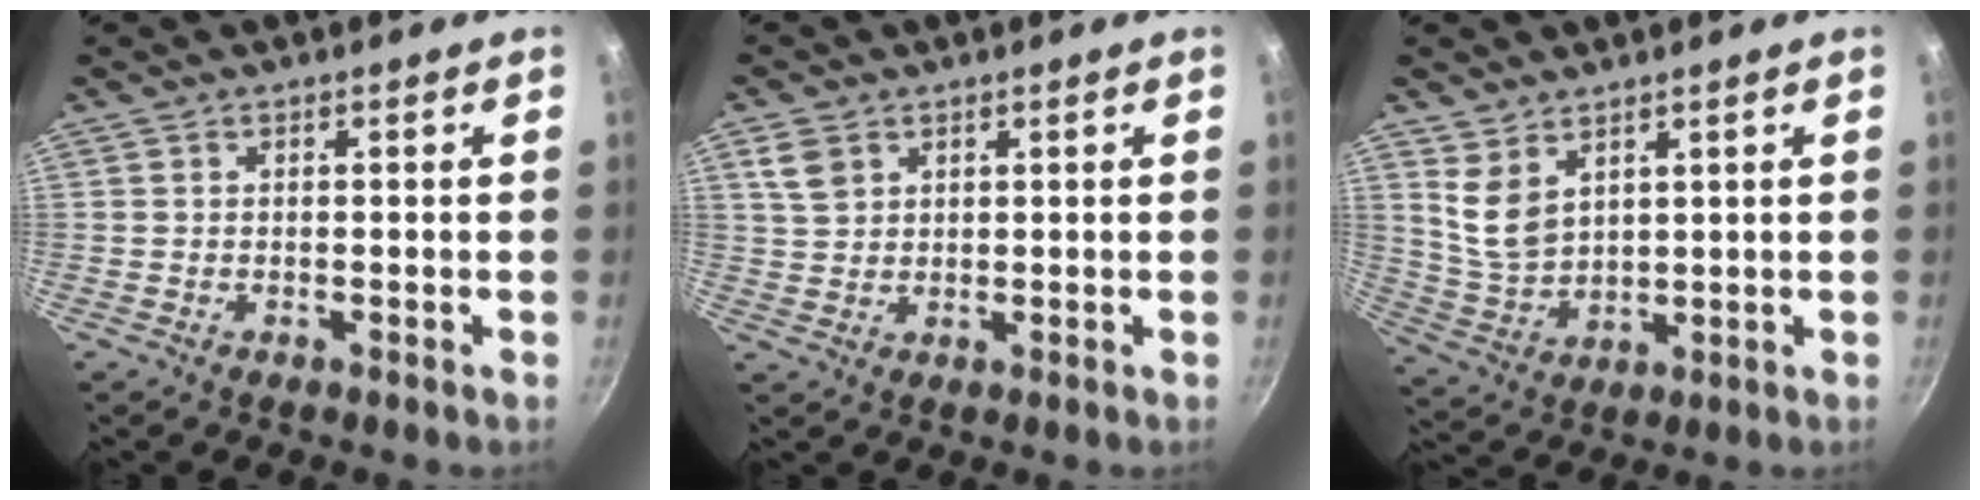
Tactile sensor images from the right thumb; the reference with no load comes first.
{"total": 4.5, "force": [2.2, 3.3, 2.2], "torque": [-0.029, 0.000, 0.047]}
{"total": 7.0, "force": [4.0, 4.2, 4.0], "torque": [-0.065, -0.031, 0.092]}